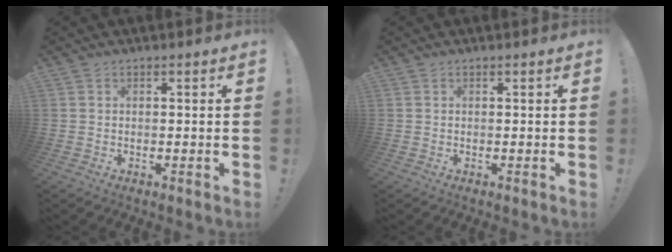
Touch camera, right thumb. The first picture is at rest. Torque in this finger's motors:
{"motor_torque": [-0.01, 0.09, 0.12, -0.06, -0.03]}